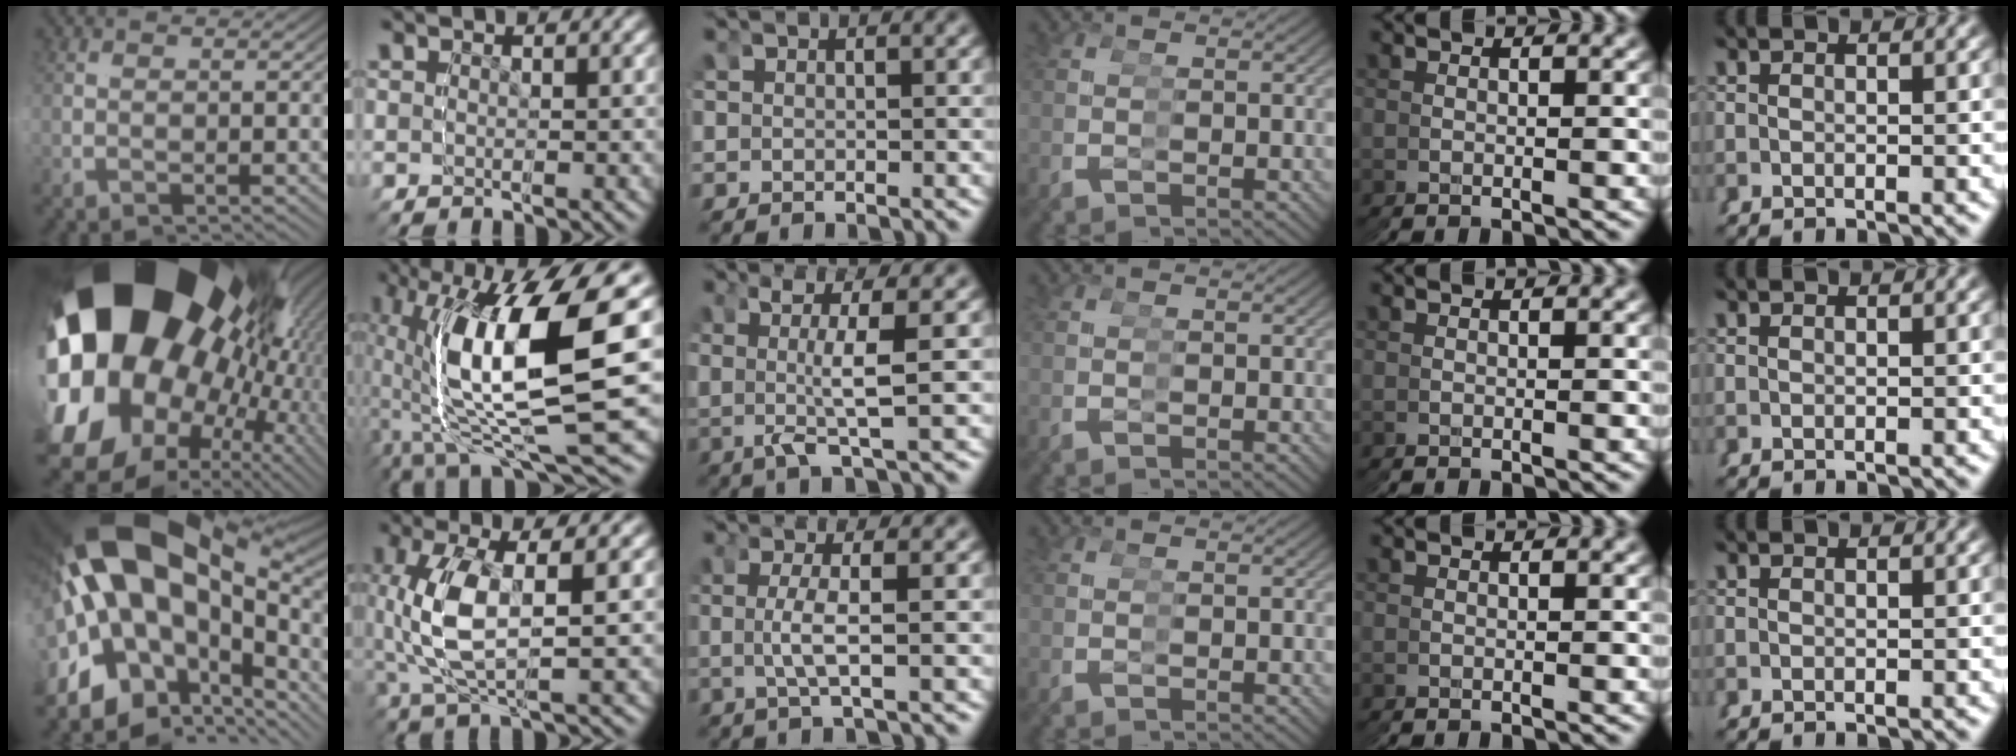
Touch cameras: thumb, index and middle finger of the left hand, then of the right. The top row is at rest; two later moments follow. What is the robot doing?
{"motion": "grasp_and_lifting", "object": "glasses"}